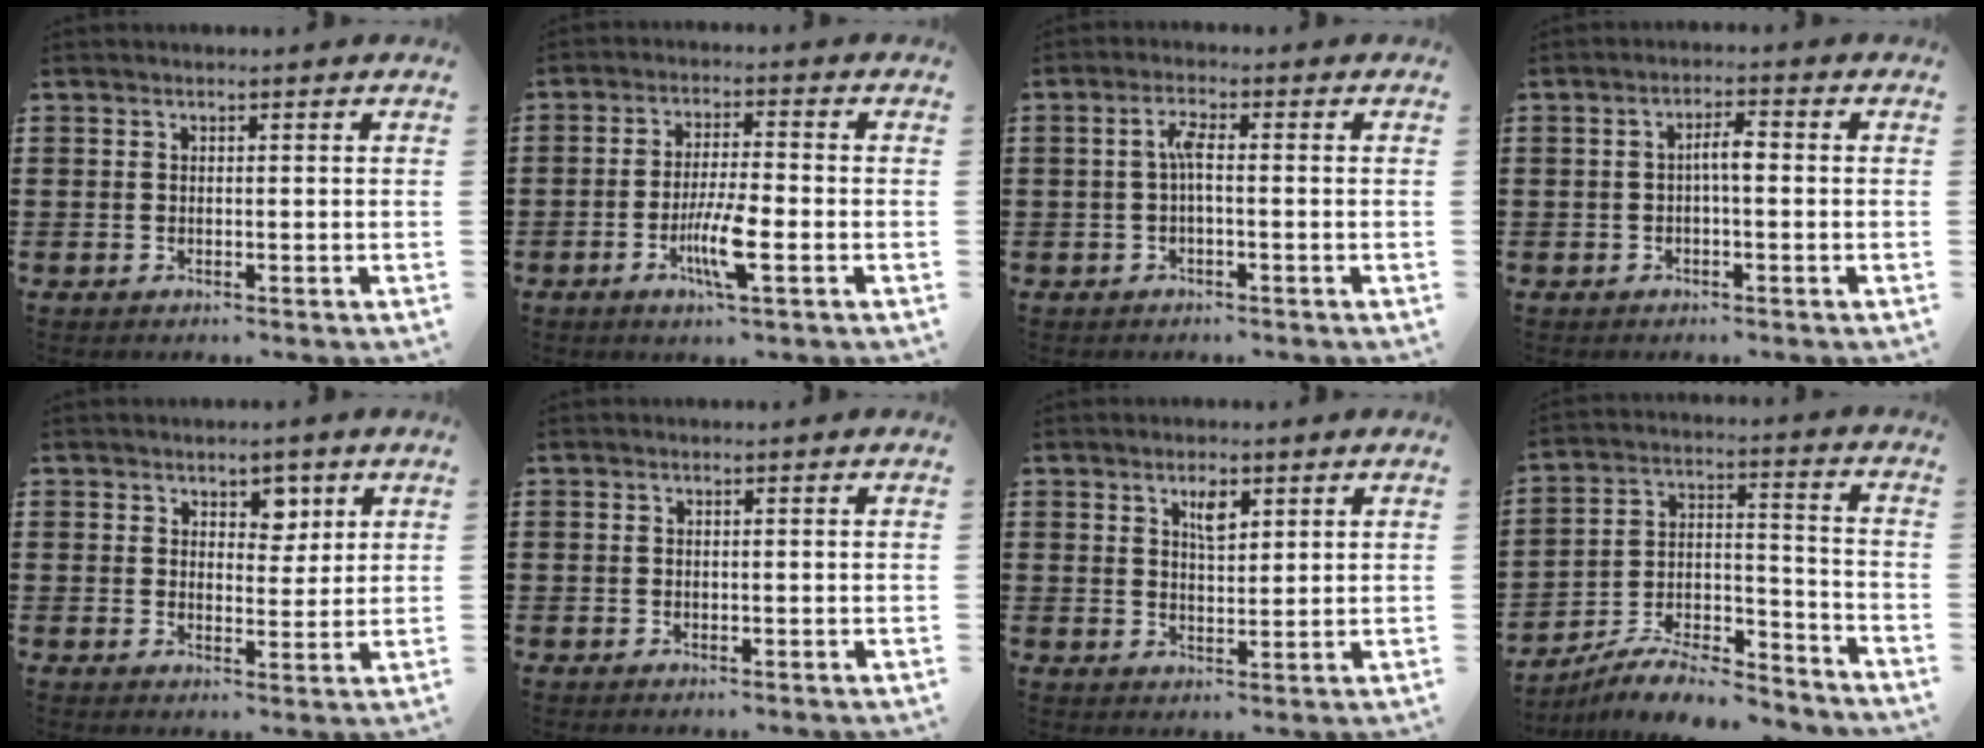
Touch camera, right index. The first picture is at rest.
{"total": 7.1, "force": [-2.6, 1.2, 6.5], "torque": [-0.132, -0.013, -0.049]}
{"total": 2.9, "force": [-0.3, 0.5, 2.8], "torque": [-0.055, 0.004, -0.008]}
{"total": 2.9, "force": [-0.3, 0.7, 2.8], "torque": [-0.052, 0.006, -0.008]}
{"total": 3.7, "force": [2.5, 2.6, 1.2], "torque": [-0.021, 0.006, 0.041]}
{"total": 0.0}
{"total": 3.3, "force": [1.9, 1.3, 2.4], "torque": [-0.037, -0.001, 0.029]}
{"total": 9.8, "force": [-8.8, 2.2, 3.7], "torque": [-0.060, 0.025, -0.169]}